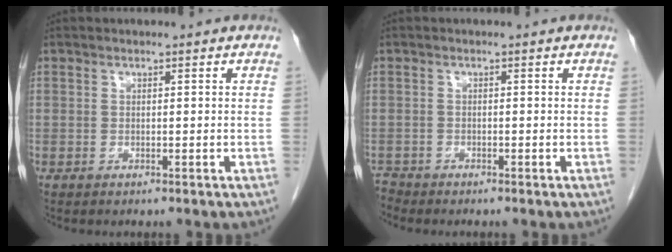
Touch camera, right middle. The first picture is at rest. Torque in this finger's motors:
{"motor_torque": [-0.02, -0.20, -0.08, -0.03]}